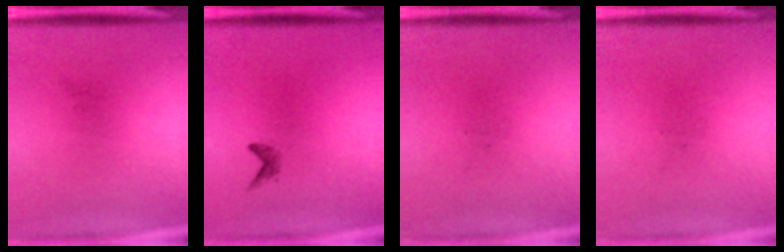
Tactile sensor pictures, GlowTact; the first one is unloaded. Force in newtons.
{"total": 0.9}
{"total": 0.0}
{"total": 0.0}